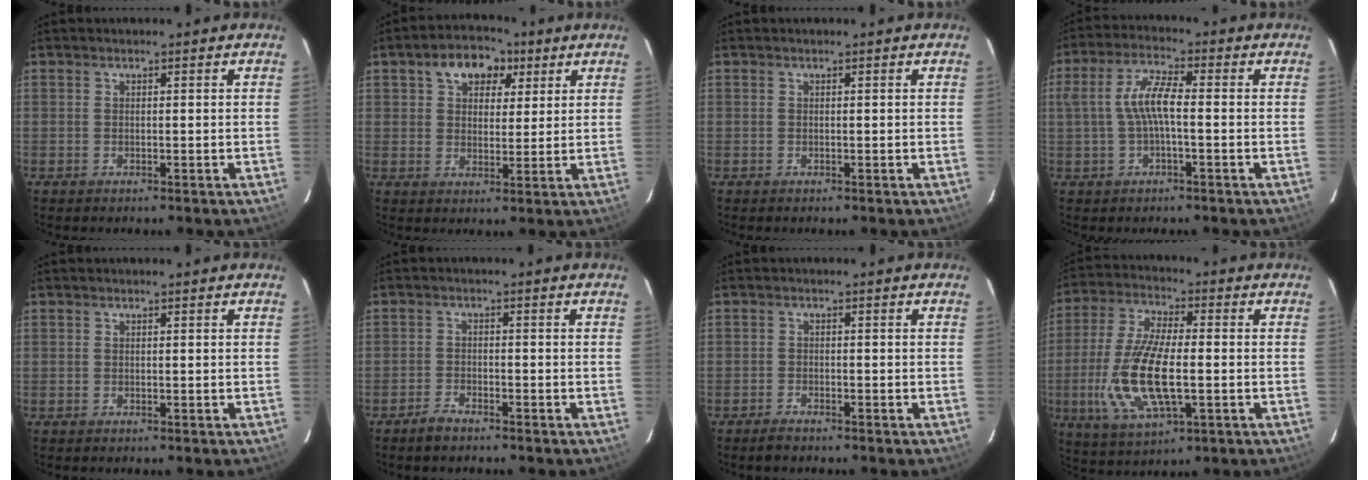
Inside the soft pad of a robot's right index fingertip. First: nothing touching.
{"total": 8.7, "force": [4.3, 5.9, 4.9], "torque": [-0.083, 0.026, 0.067]}
{"total": 0.0}
{"total": 6.7, "force": [-0.6, 1.8, 6.4], "torque": [-0.132, 0.012, -0.008]}
{"total": 0.0}
{"total": 2.9, "force": [-2.5, 0.8, 1.1], "torque": [-0.038, 0.001, -0.049]}
{"total": 2.0, "force": [-1.8, 0.5, 0.7], "torque": [-0.024, -0.001, -0.033]}
{"total": 15.3, "force": [-3.0, 5.4, 14.0], "torque": [-0.295, -0.011, -0.054]}